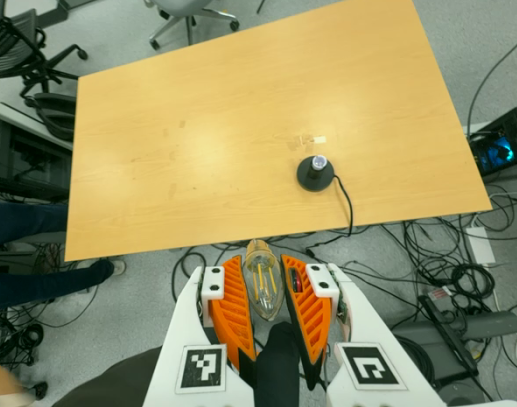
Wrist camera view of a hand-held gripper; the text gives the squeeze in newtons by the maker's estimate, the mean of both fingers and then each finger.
{"total": 12.4, "left": 14.0, "right": 10.8}